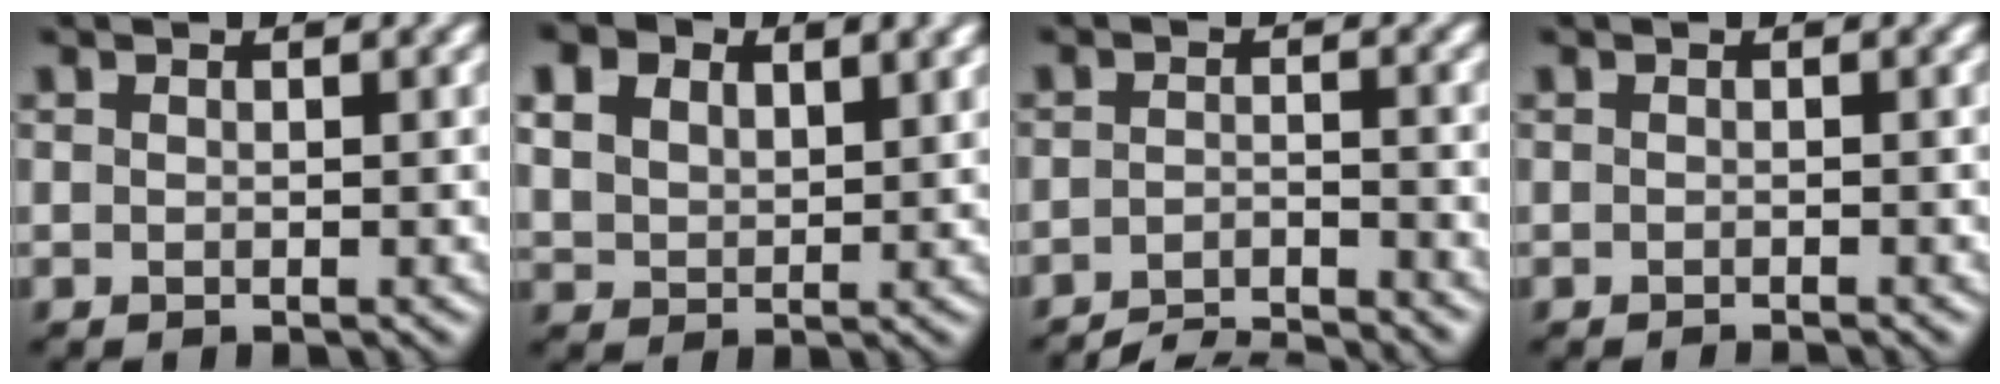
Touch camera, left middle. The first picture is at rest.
{"total": 6.0, "force": [3.9, 3.6, 2.8], "torque": [-0.076, 0.017, 0.064]}
{"total": 5.2, "force": [-4.9, 0.5, 1.4], "torque": [-0.023, -0.006, -0.084]}
{"total": 0.9, "force": [-0.6, 0.2, 0.6], "torque": [-0.001, -0.006, -0.015]}